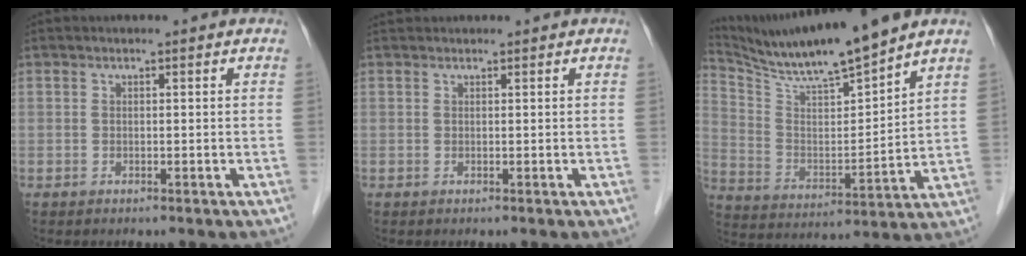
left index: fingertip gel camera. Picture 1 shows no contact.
{"total": 0.7, "force": [0.7, 0.1, 0.0], "torque": [-0.009, 0.016, 0.018]}
{"total": 13.7, "force": [12.4, -1.3, 5.8], "torque": [-0.121, -0.001, 0.232]}